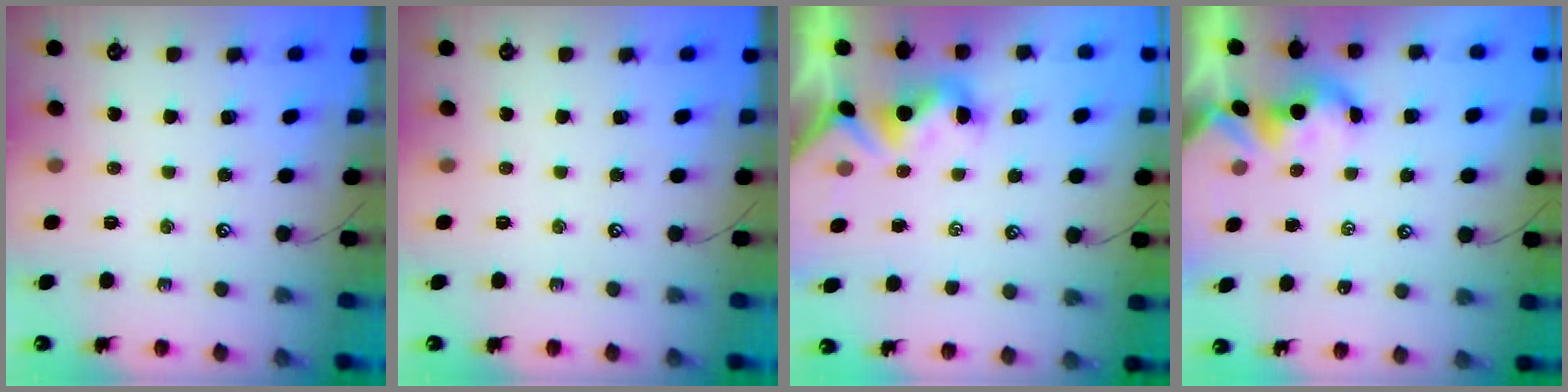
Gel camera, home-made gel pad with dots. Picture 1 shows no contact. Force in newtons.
{"total": 0.0}
{"total": 2.2, "press": 2.2, "slide": 0.5}
{"total": 1.6, "press": 1.6, "slide": 0.2}